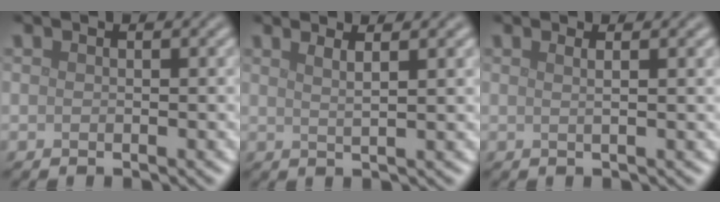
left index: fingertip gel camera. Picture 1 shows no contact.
{"total": 3.1, "force": [1.8, 1.0, 2.4], "torque": [-0.020, 0.013, 0.002]}
{"total": 2.5, "force": [1.0, 1.1, 2.0], "torque": [-0.015, 0.006, -0.013]}